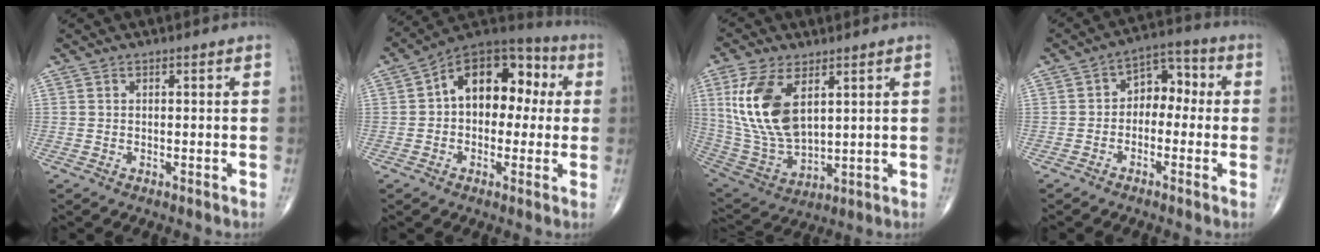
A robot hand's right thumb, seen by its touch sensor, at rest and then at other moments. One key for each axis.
{"total": 15.7, "fx": 2.2, "fy": 10.3, "fz": 11.7, "tx": -0.124, "ty": 0.044, "tz": 0.019}
{"total": 16.1, "fx": 5.2, "fy": 8.4, "fz": 12.6, "tx": -0.255, "ty": -0.020, "tz": 0.115}
{"total": 7.2, "fx": -0.6, "fy": 5.1, "fz": 5.0, "tx": -0.042, "ty": 0.038, "tz": -0.027}